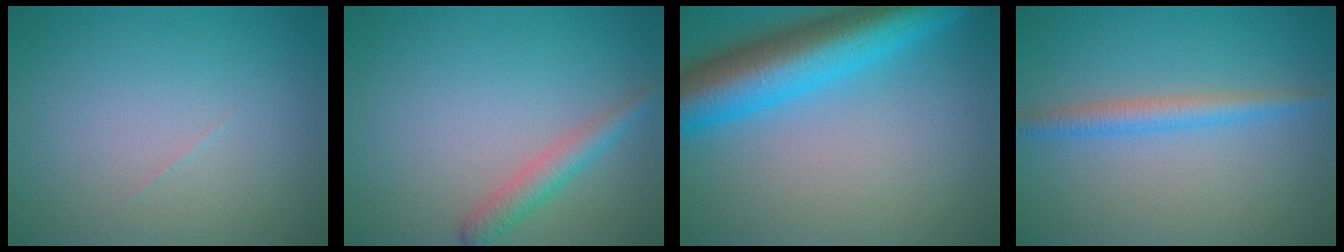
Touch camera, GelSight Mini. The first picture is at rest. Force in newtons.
{"total": 2.5, "press": 2.5, "slide": 0.1}
{"total": 10.3, "press": 10.3, "slide": 0.5}
{"total": 2.5, "press": 2.5, "slide": 0.1}